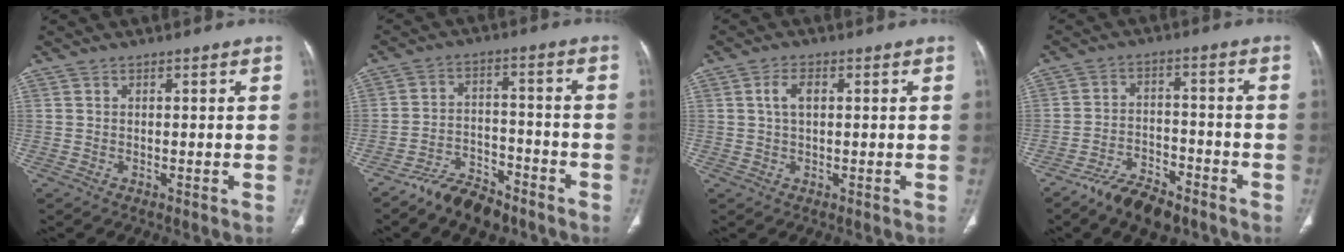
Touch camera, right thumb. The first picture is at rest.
{"total": 9.0, "force": [-7.1, 4.0, 3.7], "torque": [-0.052, 0.050, -0.127]}
{"total": 3.3, "force": [0.8, 1.8, 2.7], "torque": [-0.057, 0.009, 0.016]}
{"total": 8.8, "force": [-6.6, 3.7, 4.5], "torque": [-0.074, 0.036, -0.117]}